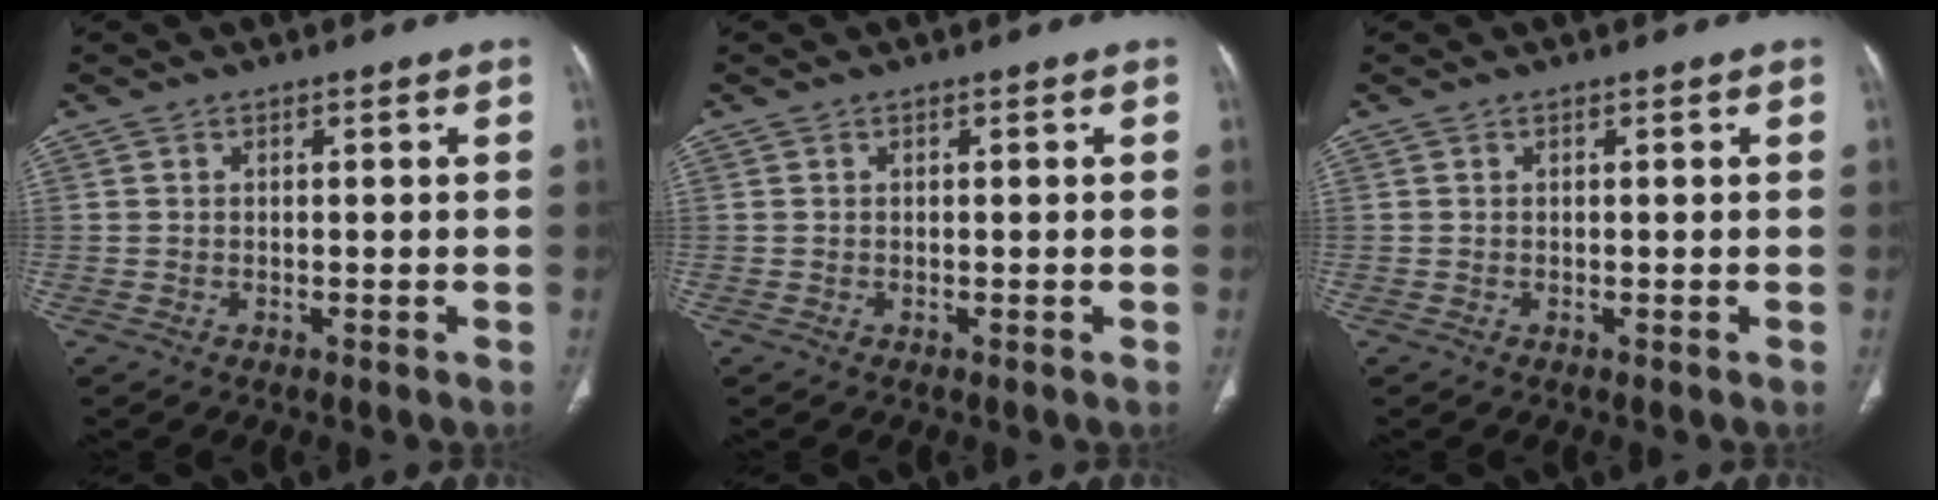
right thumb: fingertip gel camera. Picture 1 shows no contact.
{"total": 0.0}
{"total": 0.0}